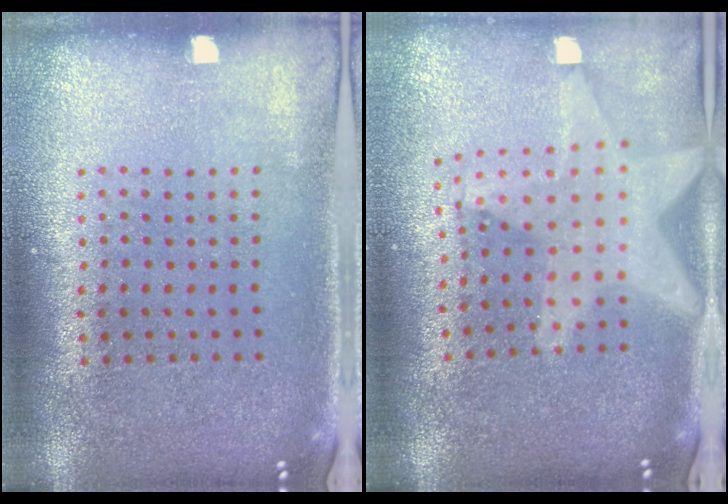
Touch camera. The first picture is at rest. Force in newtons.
{"total": 2.2, "press": 1.7, "slide": 1.3}